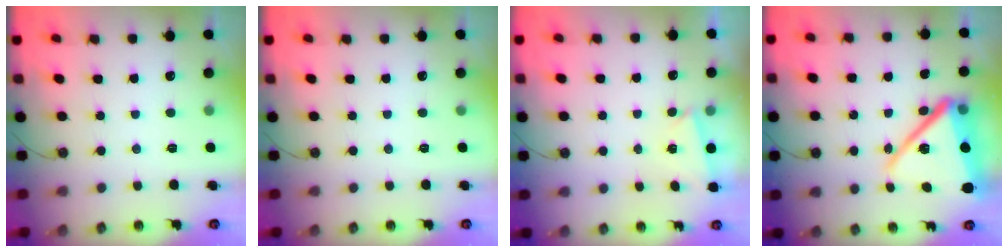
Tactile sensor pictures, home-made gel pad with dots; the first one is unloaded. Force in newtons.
{"total": 0.0}
{"total": 1.2, "press": 1.1, "slide": 0.5}
{"total": 20.8, "press": 20.6, "slide": 2.7}